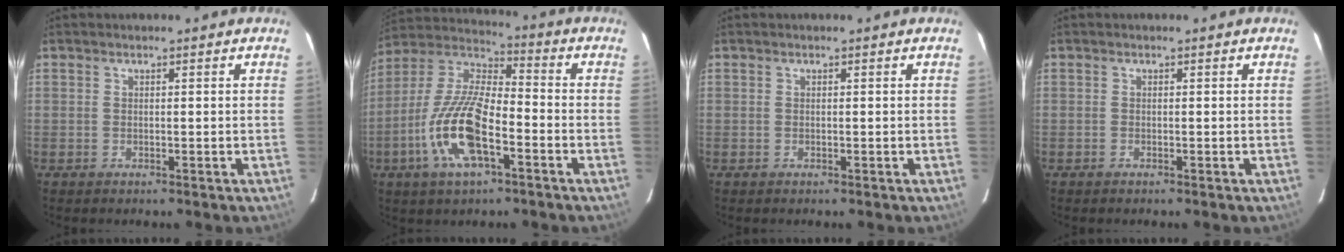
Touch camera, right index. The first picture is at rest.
{"total": 16.3, "force": [-6.4, 5.8, 13.8], "torque": [-0.289, -0.008, -0.130]}
{"total": 0.0}
{"total": 0.0}